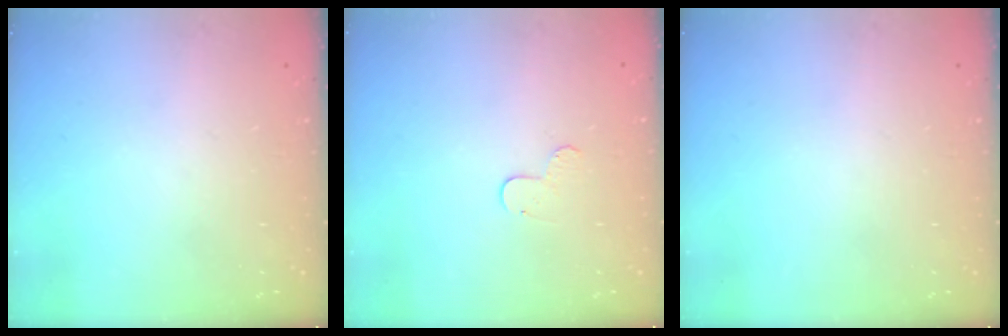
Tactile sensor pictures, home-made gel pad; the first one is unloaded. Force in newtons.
{"total": 5.3, "press": 5.3, "slide": 0.6}
{"total": 0.0}